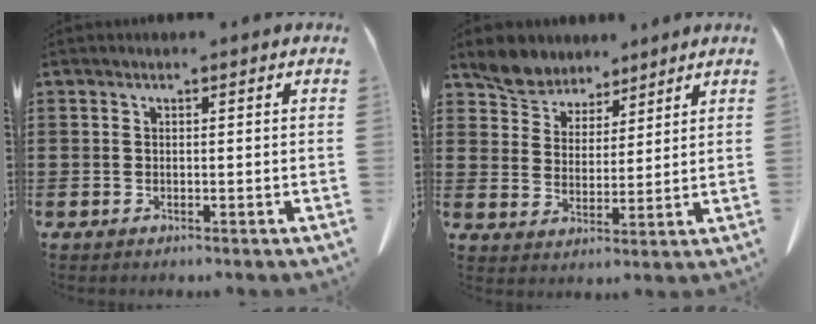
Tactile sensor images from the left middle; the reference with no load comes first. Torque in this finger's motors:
{"motor_torque": [1.61, 0.53, 0.05, 0.03]}